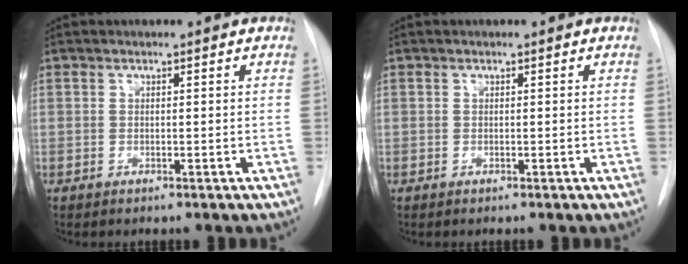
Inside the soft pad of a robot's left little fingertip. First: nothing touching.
{"total": 0.0}